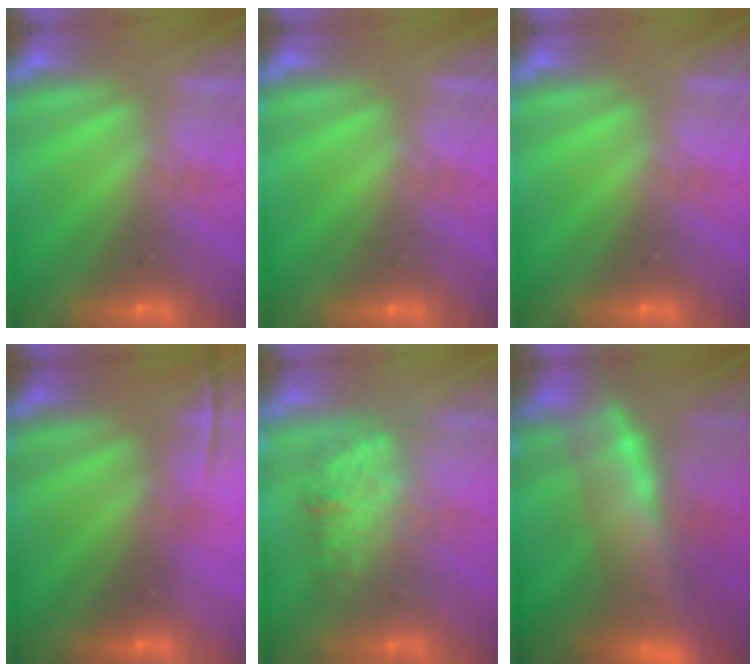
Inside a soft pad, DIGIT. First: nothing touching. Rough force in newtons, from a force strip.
{"total": 0.0}
{"total": 0.0}
{"total": 1.7}
{"total": 2.6}
{"total": 8.7}